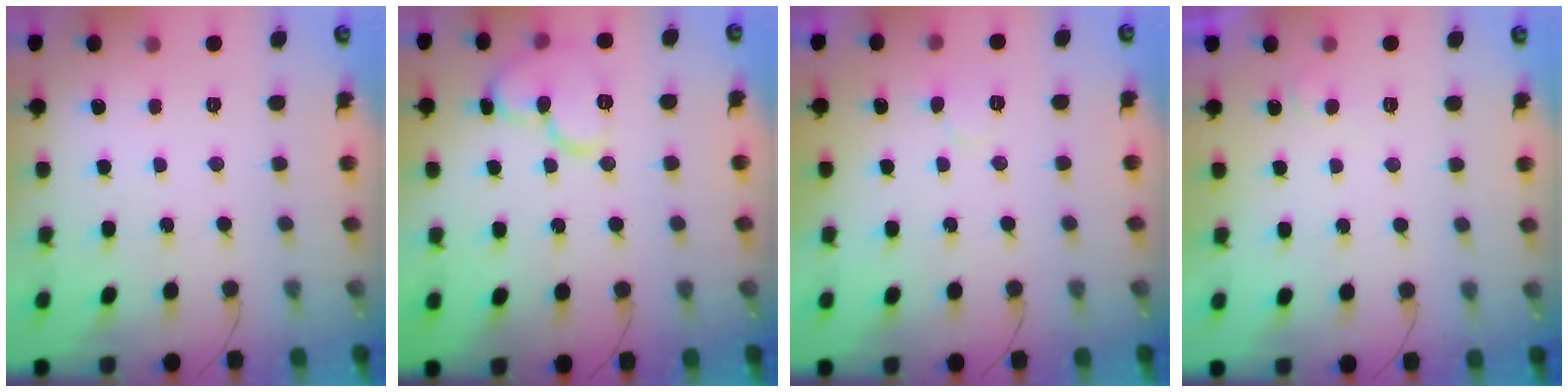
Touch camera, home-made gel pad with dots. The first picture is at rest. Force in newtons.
{"total": 11.4, "press": 11.4, "slide": 0.7}
{"total": 5.7, "press": 5.6, "slide": 0.6}
{"total": 3.4, "press": 3.4, "slide": 0.3}